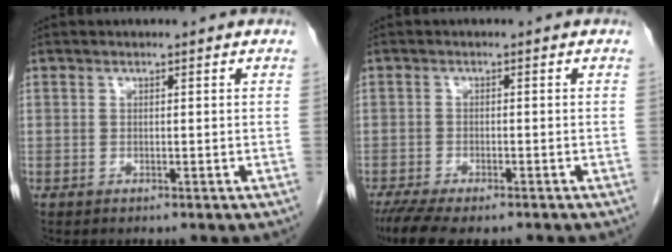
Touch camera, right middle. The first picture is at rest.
{"total": 8.4, "force": [-6.6, 2.4, 4.7], "torque": [-0.073, -0.013, -0.104]}